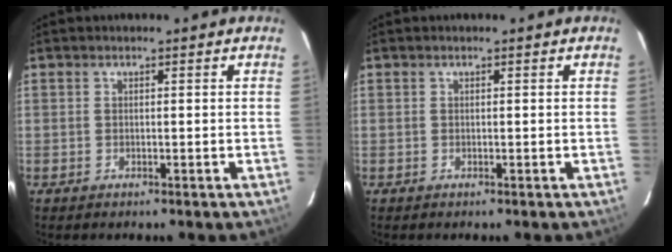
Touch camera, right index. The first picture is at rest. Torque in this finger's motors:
{"motor_torque": [0.00, 0.00, 0.02, 0.01]}